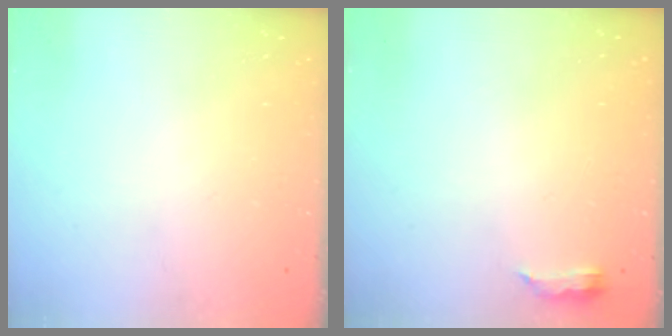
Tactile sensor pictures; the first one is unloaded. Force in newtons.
{"total": 5.1, "press": 4.8, "slide": 1.7}